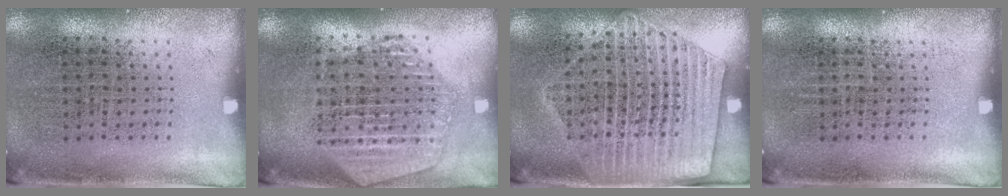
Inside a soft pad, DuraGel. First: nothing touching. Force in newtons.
{"total": 2.3, "press": 2.0, "slide": 1.0}
{"total": 1.8, "press": 1.6, "slide": 0.7}
{"total": 0.0}